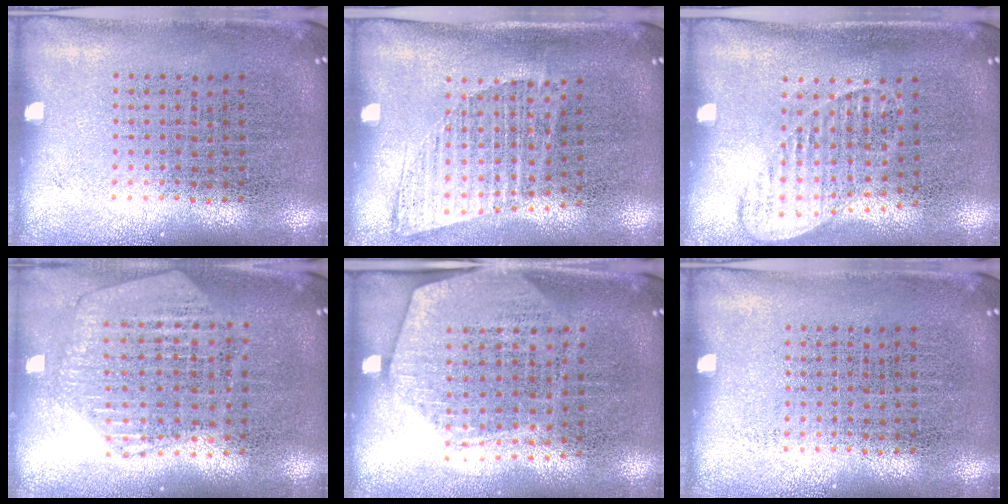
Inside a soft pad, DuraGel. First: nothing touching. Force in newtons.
{"total": 1.2, "press": 1.0, "slide": 0.7}
{"total": 1.4, "press": 1.2, "slide": 0.8}
{"total": 1.2, "press": 1.2, "slide": 0.2}
{"total": 1.9, "press": 1.7, "slide": 0.9}
{"total": 0.0}